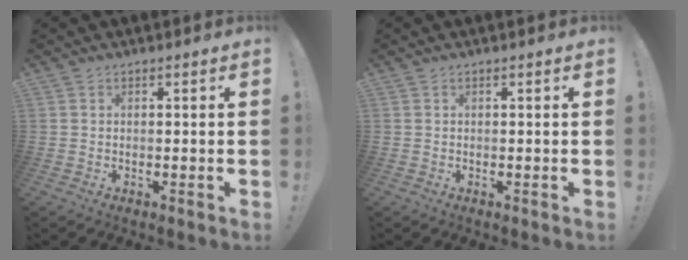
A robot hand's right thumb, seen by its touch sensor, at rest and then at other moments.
{"total": 0.0}